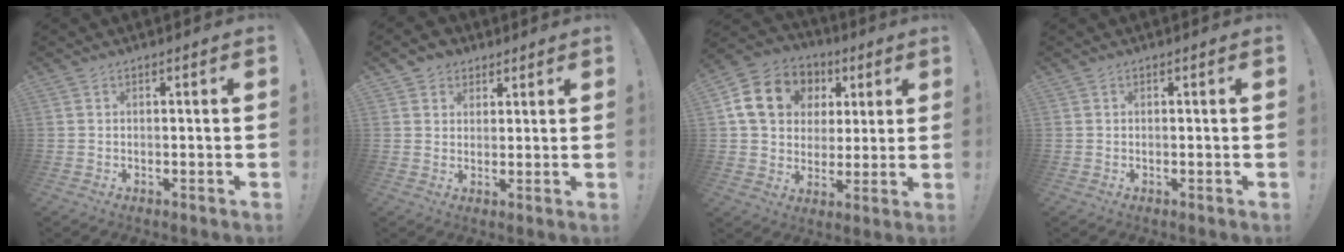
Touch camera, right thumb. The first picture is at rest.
{"total": 4.5, "force": [2.2, 3.8, 0.6], "torque": [-0.005, -0.013, 0.043]}
{"total": 16.1, "force": [5.5, 13.1, 7.6], "torque": [-0.107, -0.009, 0.119]}
{"total": 0.0}